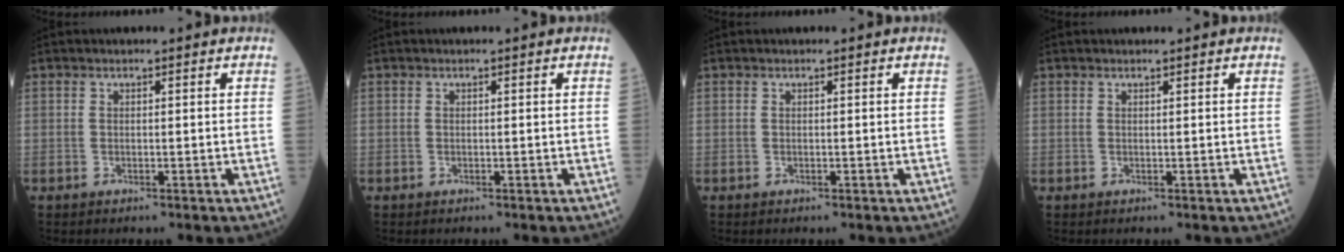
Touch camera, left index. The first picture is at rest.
{"total": 0.0}
{"total": 0.0}
{"total": 0.0}